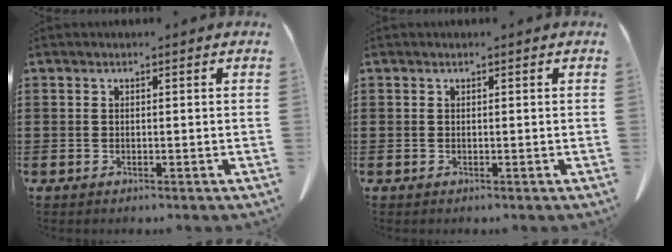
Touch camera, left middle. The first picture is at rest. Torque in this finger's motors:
{"motor_torque": [-0.21, 0.23, -0.05, -0.01]}